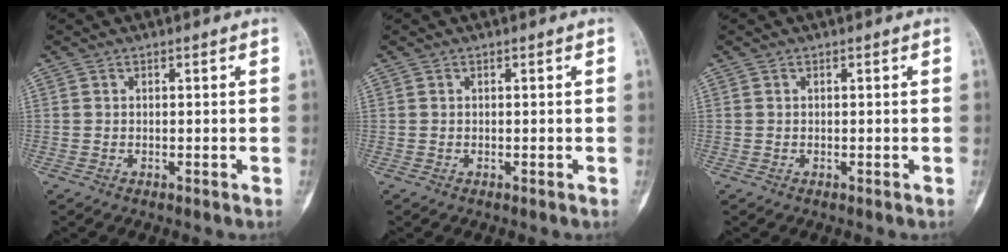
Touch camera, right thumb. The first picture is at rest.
{"total": 0.0}
{"total": 0.0}